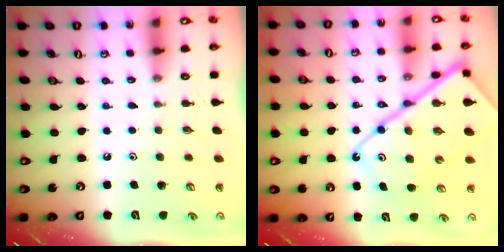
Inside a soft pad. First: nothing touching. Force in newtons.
{"total": 17.5, "press": 17.4, "slide": 1.8}